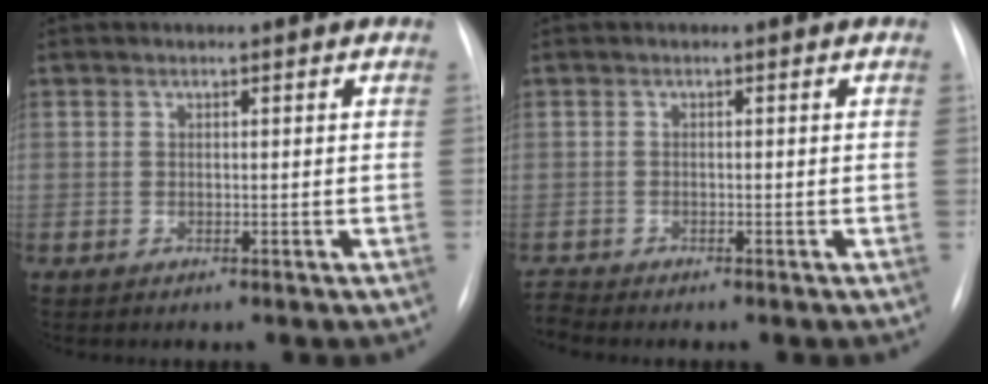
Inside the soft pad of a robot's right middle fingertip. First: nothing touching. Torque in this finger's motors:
{"motor_torque": [-0.14, -0.03, -0.04, -0.01]}